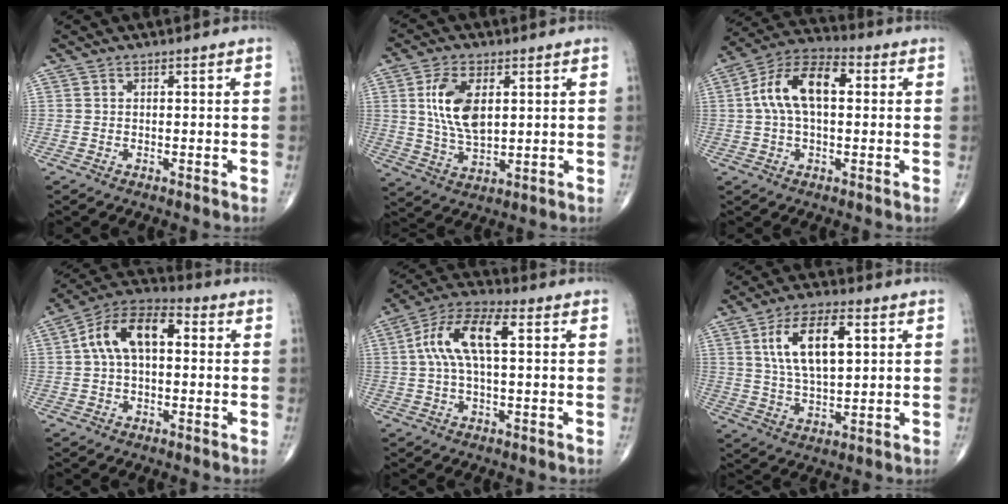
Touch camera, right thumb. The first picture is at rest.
{"total": 11.0, "force": [2.6, 5.8, 9.0], "torque": [-0.168, -0.013, 0.054]}
{"total": 12.9, "force": [1.8, 6.9, 10.7], "torque": [-0.201, 0.035, 0.023]}
{"total": 12.6, "force": [1.8, 7.1, 10.2], "torque": [-0.179, 0.039, 0.018]}
{"total": 11.4, "force": [2.0, 4.6, 10.2], "torque": [-0.214, 0.034, 0.031]}
{"total": 13.0, "force": [3.8, 5.9, 11.0], "torque": [-0.193, -0.004, 0.073]}